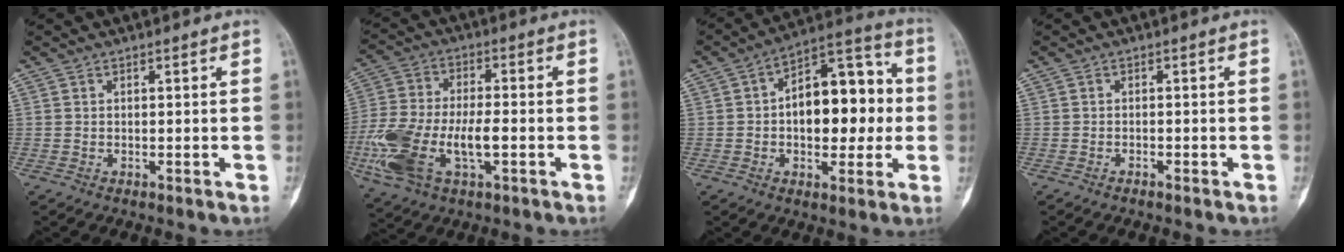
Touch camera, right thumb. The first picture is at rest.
{"total": 16.3, "force": [-4.3, 8.0, 13.5], "torque": [-0.296, 0.015, -0.076]}
{"total": 17.6, "force": [0.3, 10.2, 14.3], "torque": [-0.162, 0.035, 0.000]}
{"total": 0.9, "force": [-0.7, 0.3, 0.5], "torque": [-0.016, 0.006, -0.011]}